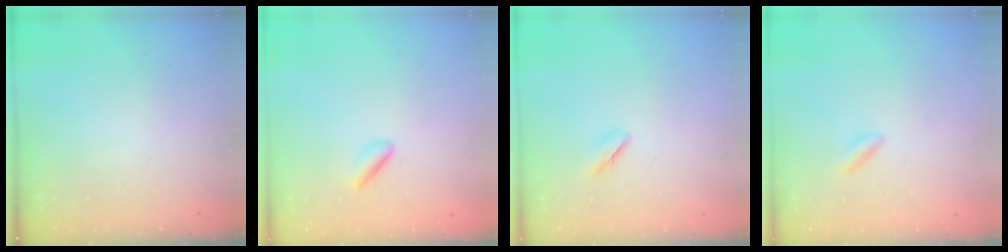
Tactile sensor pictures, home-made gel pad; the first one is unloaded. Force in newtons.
{"total": 2.4, "press": 2.2, "slide": 1.0}
{"total": 3.8, "press": 3.6, "slide": 1.1}
{"total": 2.3, "press": 2.0, "slide": 1.0}